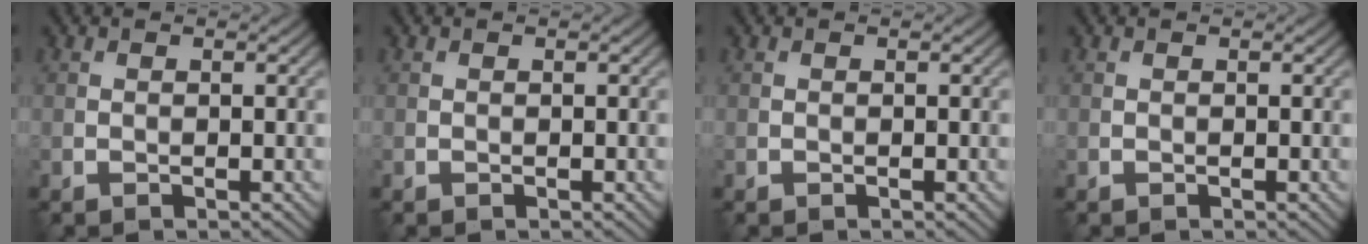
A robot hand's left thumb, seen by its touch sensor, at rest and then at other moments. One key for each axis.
{"total": 0.0}
{"total": 0.0}
{"total": 0.0}